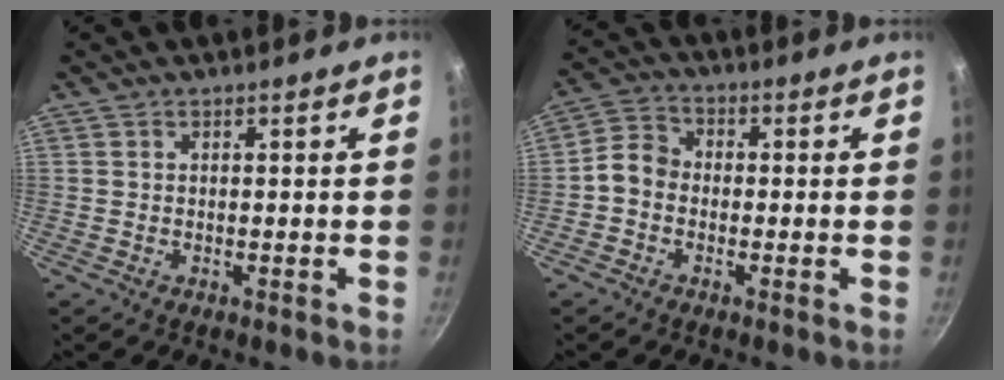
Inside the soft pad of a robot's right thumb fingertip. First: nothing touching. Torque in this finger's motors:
{"motor_torque": [0.75, 1.75, 0.51, -0.97, 0.12]}